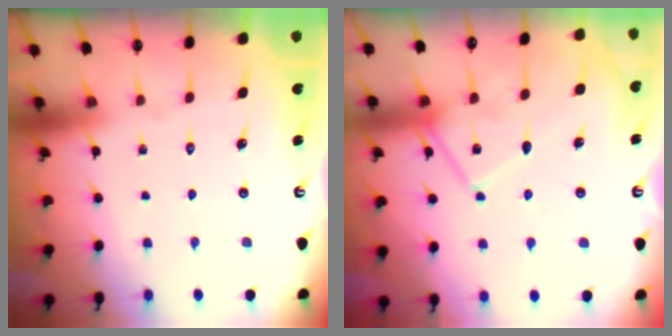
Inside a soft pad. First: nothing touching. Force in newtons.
{"total": 11.5, "press": 11.5, "slide": 0.4}